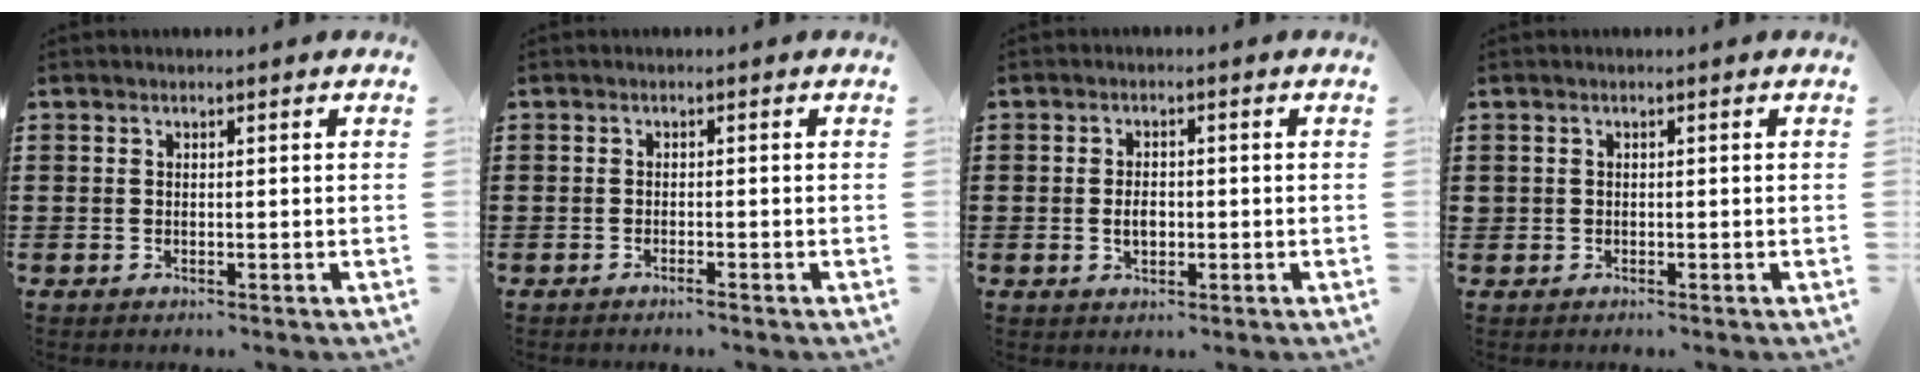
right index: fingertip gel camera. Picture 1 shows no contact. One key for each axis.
{"total": 0.8, "fx": -0.8, "fy": -0.1, "fz": 0.3, "tx": -0.008, "ty": -0.005, "tz": -0.014}
{"total": 2.7, "fx": -0.4, "fy": 1.7, "fz": 2.1, "tx": -0.033, "ty": 0.001, "tz": -0.010}
{"total": 0.6, "fx": -0.1, "fy": 0.5, "fz": 0.1, "tx": -0.003, "ty": 0.002, "tz": -0.004}